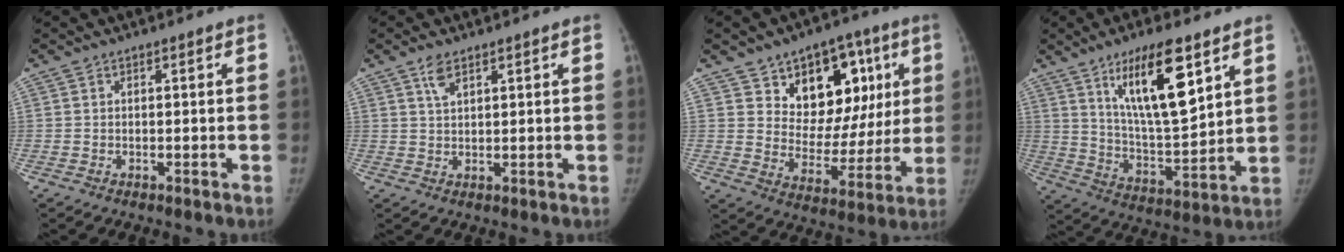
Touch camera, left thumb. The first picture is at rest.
{"total": 3.1, "force": [2.0, 1.3, 2.0], "torque": [-0.038, -0.003, 0.042]}
{"total": 18.1, "force": [7.8, 12.0, 11.0], "torque": [-0.088, -0.023, 0.122]}
{"total": 16.9, "force": [8.6, 4.8, 13.7], "torque": [-0.210, -0.051, 0.158]}